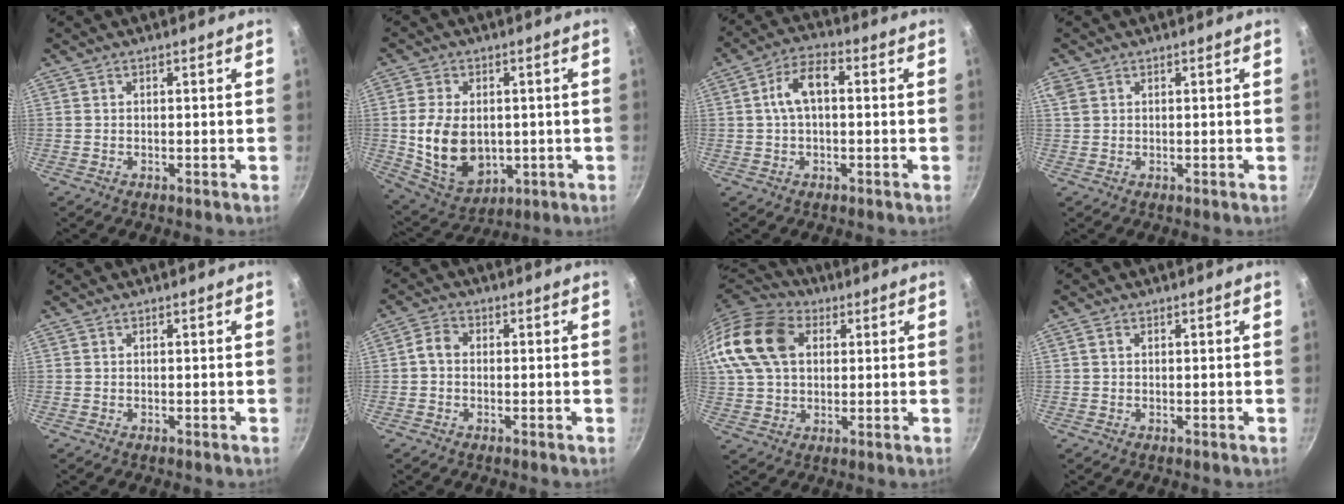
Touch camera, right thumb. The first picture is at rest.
{"total": 13.5, "force": [-0.2, 9.6, 9.6], "torque": [-0.157, -0.014, 0.018]}
{"total": 7.1, "force": [0.5, 3.8, 6.0], "torque": [-0.108, 0.026, 0.003]}
{"total": 2.4, "force": [1.1, 1.7, 1.2], "torque": [-0.023, 0.004, 0.026]}
{"total": 0.0}
{"total": 2.9, "force": [-0.3, 2.3, 1.8], "torque": [-0.037, 0.013, -0.015]}
{"total": 18.9, "force": [5.5, 13.4, 12.1], "torque": [-0.243, 0.018, 0.090]}
{"total": 0.9, "force": [0.3, 0.7, 0.5], "torque": [-0.010, 0.003, 0.004]}